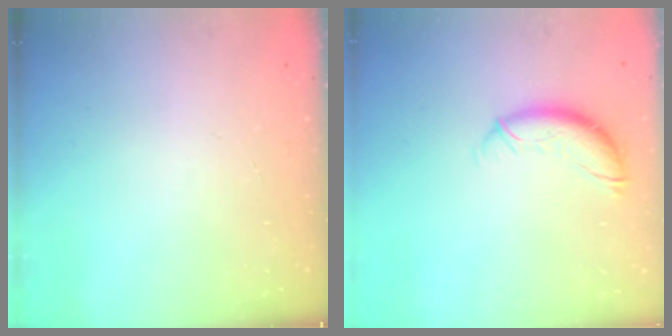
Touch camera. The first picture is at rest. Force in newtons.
{"total": 10.5, "press": 10.5, "slide": 0.7}